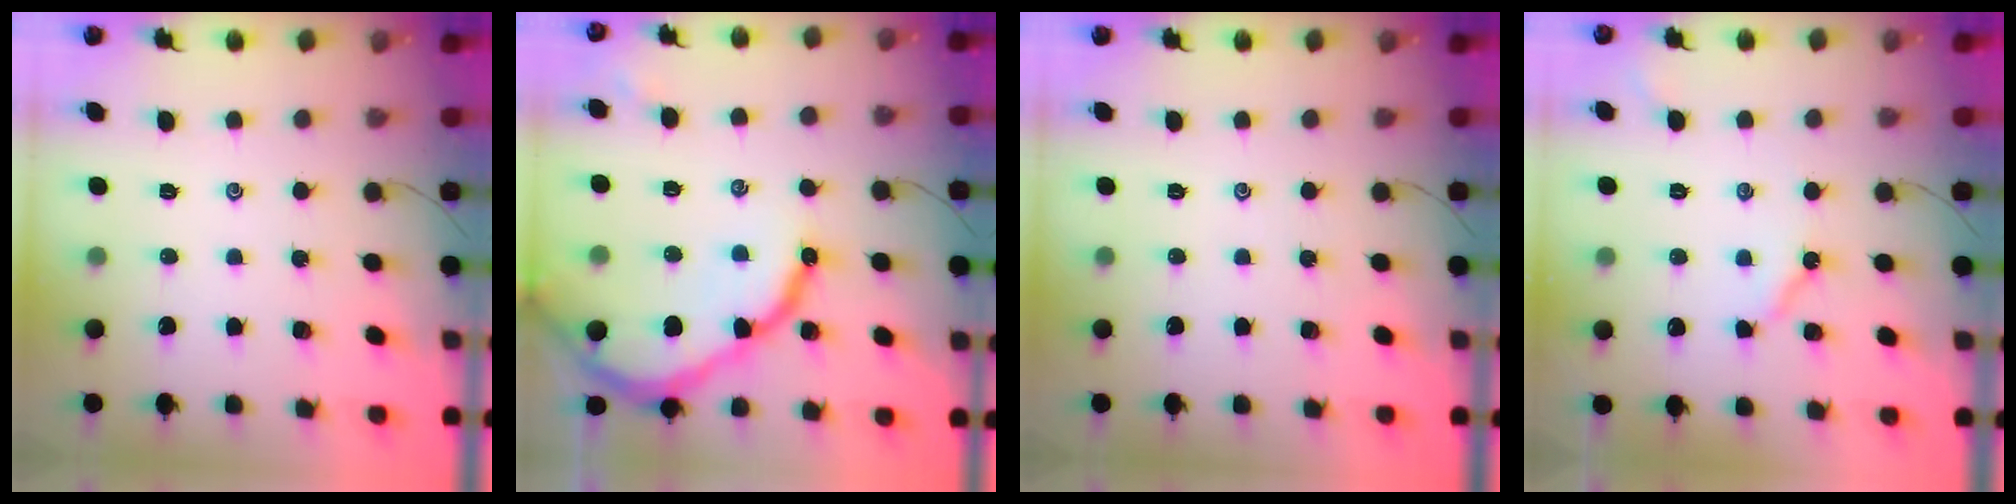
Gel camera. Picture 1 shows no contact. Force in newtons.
{"total": 15.5, "press": 15.4, "slide": 1.4}
{"total": 0.0}
{"total": 3.9, "press": 3.9, "slide": 0.3}